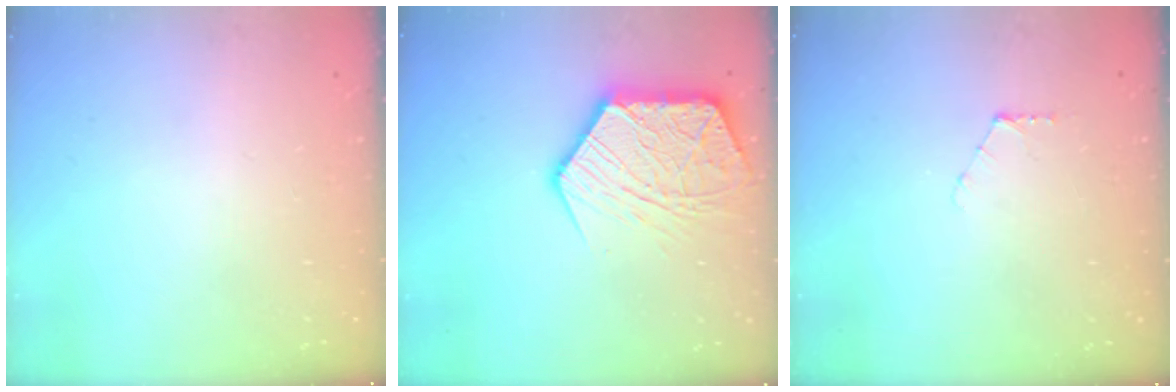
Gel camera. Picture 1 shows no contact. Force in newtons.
{"total": 16.0, "press": 16.0, "slide": 1.3}
{"total": 3.1, "press": 3.1, "slide": 0.4}